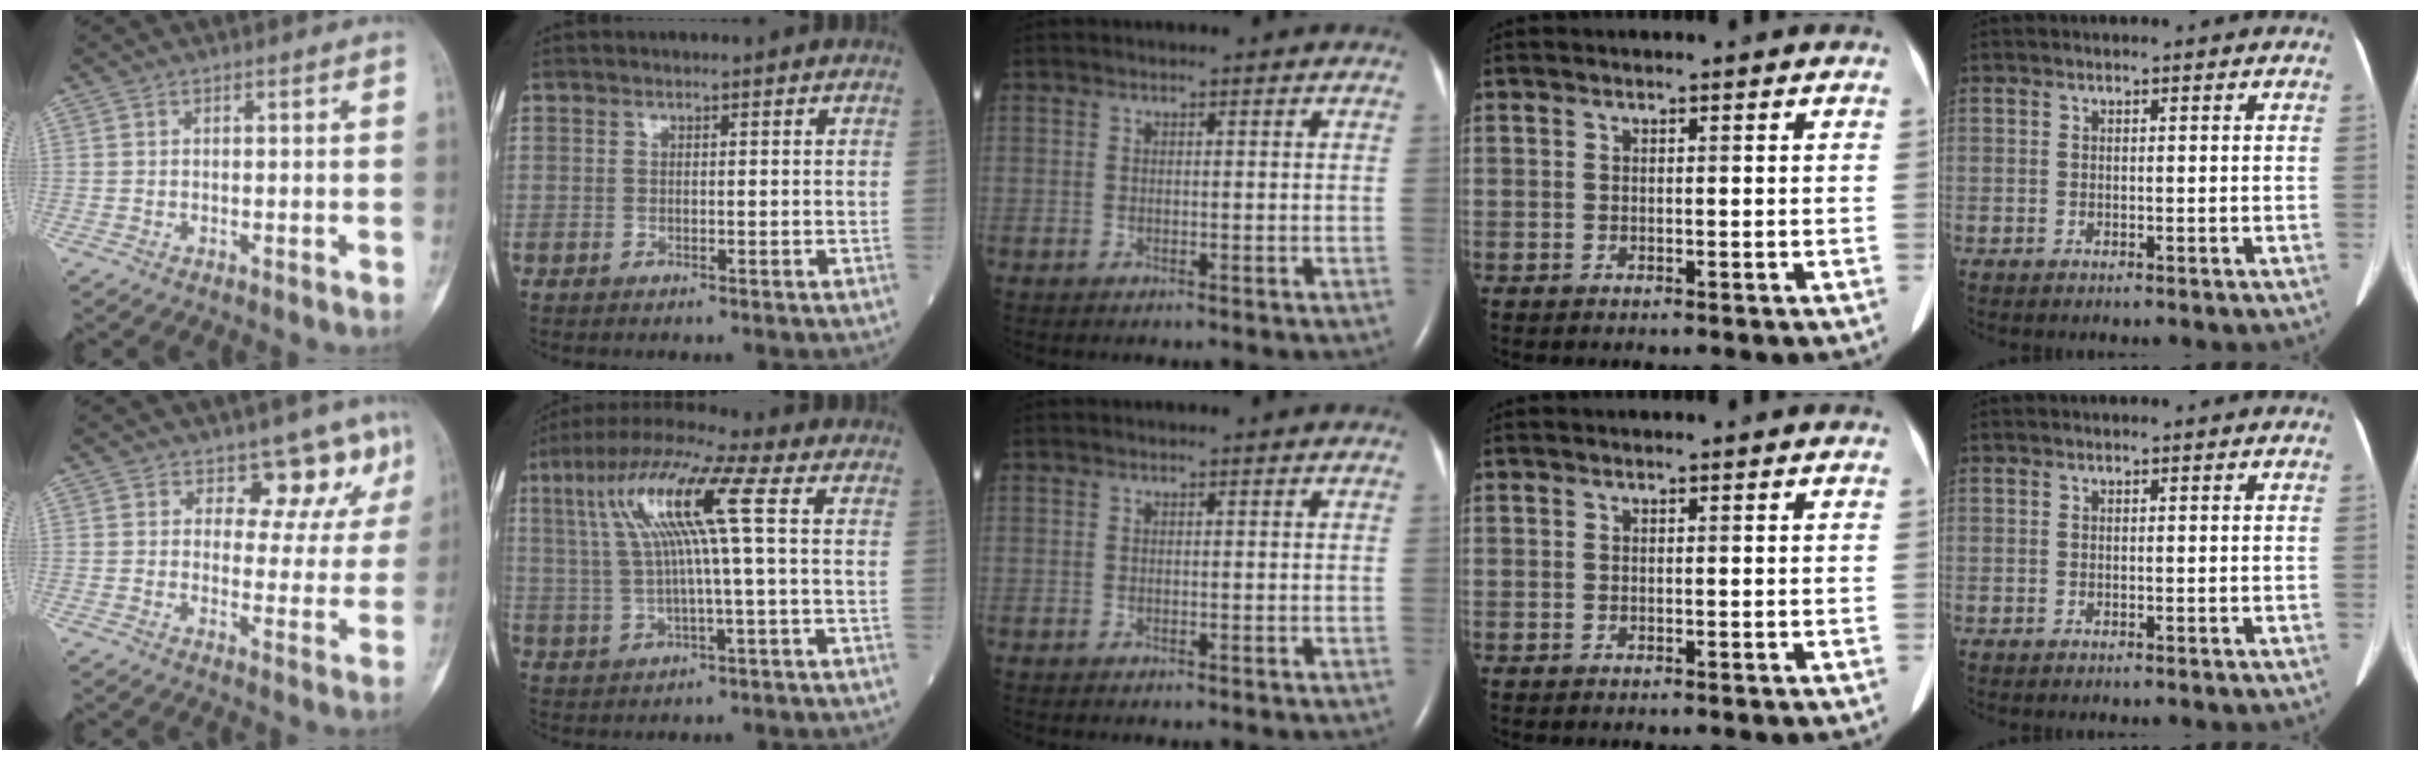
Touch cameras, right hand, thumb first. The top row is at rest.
{"thumb": {"total": 8.8, "force": [6.2, 5.3, 3.2], "torque": [0.003, -0.037, 0.065]}, "index": {"total": 12.2, "force": [2.8, 0.0, 11.9], "torque": [-0.234, 0.031, 0.051]}}